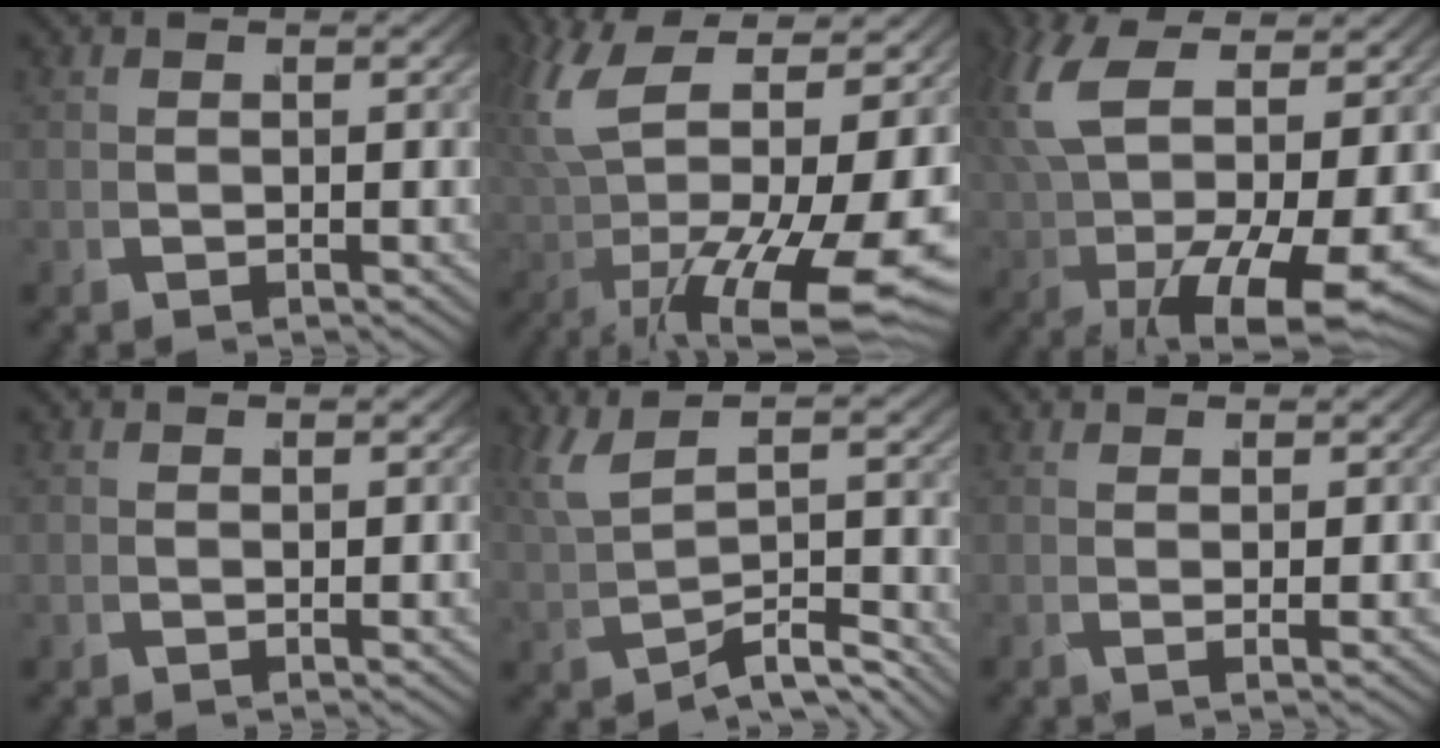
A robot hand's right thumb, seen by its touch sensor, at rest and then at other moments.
{"total": 13.6, "force": [1.2, 7.6, 11.2], "torque": [-0.225, -0.026, 0.034]}
{"total": 11.0, "force": [0.2, 5.8, 9.3], "torque": [-0.204, -0.030, 0.032]}
{"total": 0.0}
{"total": 3.4, "force": [-0.9, 1.4, 2.9], "torque": [-0.053, -0.004, -0.006]}
{"total": 0.9, "force": [0.6, -0.7, 0.1], "torque": [-0.001, 0.008, 0.011]}